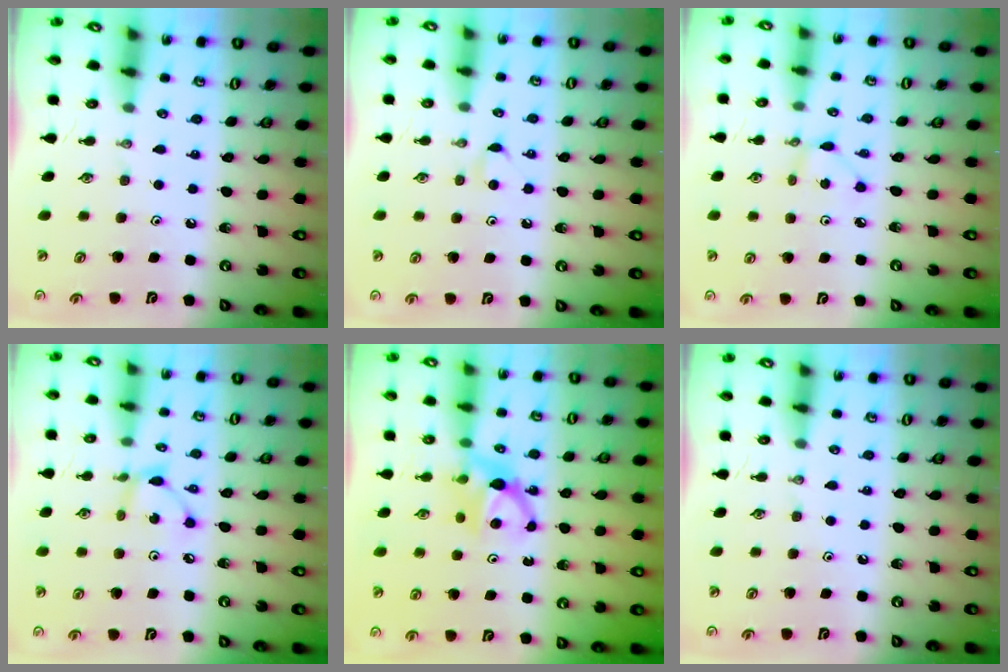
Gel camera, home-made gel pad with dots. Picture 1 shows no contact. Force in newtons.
{"total": 3.7, "press": 3.6, "slide": 0.6}
{"total": 2.2, "press": 2.2, "slide": 0.1}
{"total": 5.0, "press": 5.0, "slide": 0.2}
{"total": 6.4, "press": 6.3, "slide": 0.4}
{"total": 0.0}